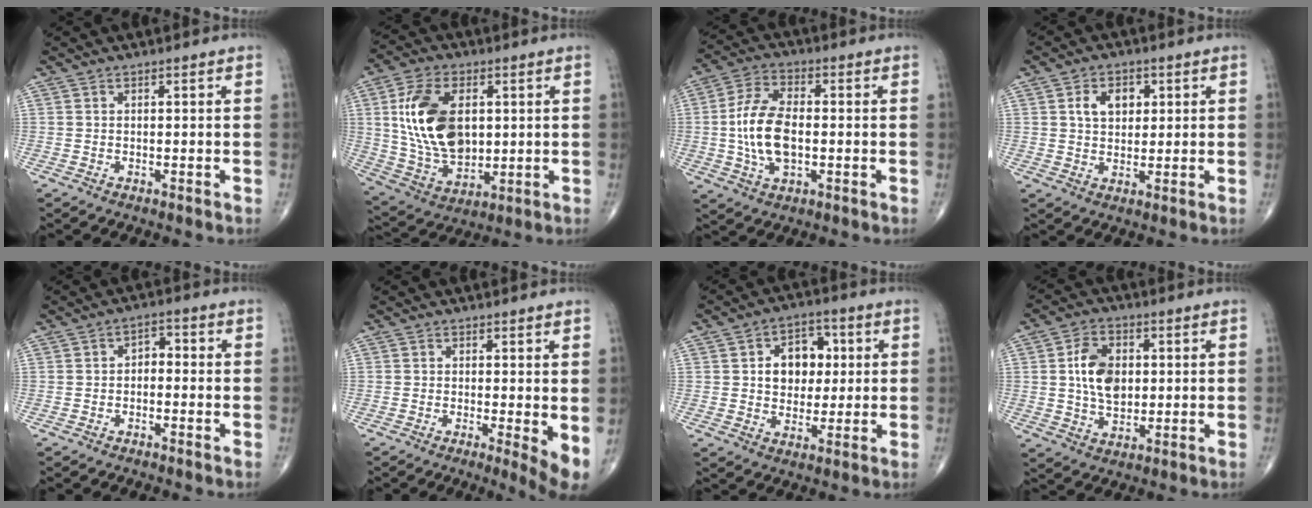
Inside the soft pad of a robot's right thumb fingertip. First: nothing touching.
{"total": 17.7, "force": [2.9, 10.8, 13.7], "torque": [-0.241, -0.011, 0.063]}
{"total": 12.0, "force": [-0.7, 6.4, 10.1], "torque": [-0.199, 0.011, -0.015]}
{"total": 6.2, "force": [1.8, 4.3, 4.0], "torque": [-0.047, -0.002, 0.028]}
{"total": 3.0, "force": [-0.6, 2.0, 2.2], "torque": [-0.023, 0.018, -0.021]}
{"total": 4.8, "force": [-0.1, 1.2, 4.6], "torque": [-0.067, -0.013, -0.005]}
{"total": 9.7, "force": [1.6, 7.3, 6.2], "torque": [-0.047, 0.008, 0.022]}
{"total": 9.4, "force": [1.2, 6.2, 7.0], "torque": [-0.108, -0.002, 0.022]}